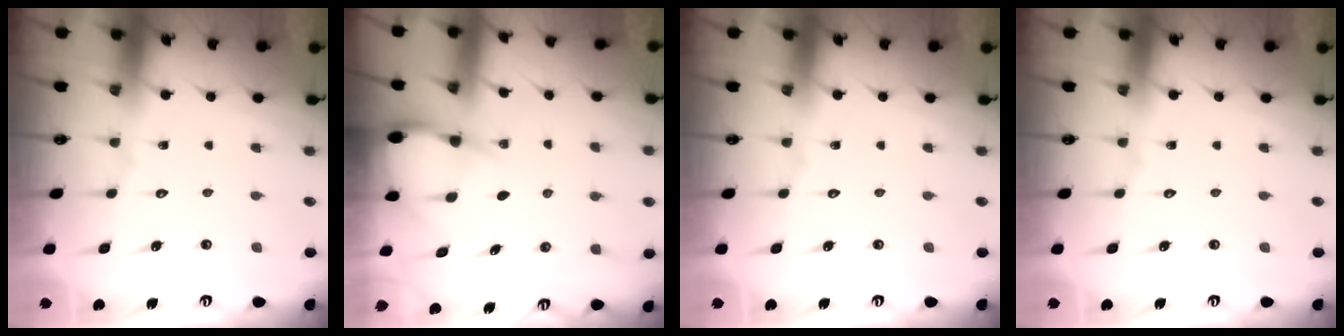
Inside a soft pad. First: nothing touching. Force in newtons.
{"total": 4.5, "press": 4.5, "slide": 0.5}
{"total": 0.0}
{"total": 0.0}